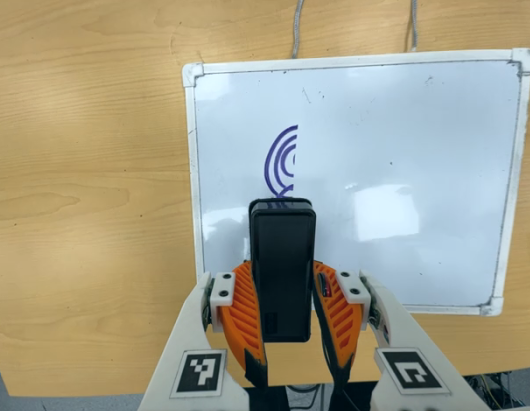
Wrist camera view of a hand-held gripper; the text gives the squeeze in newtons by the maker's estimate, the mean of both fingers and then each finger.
{"total": 8.2, "left": 6.2, "right": 10.3}